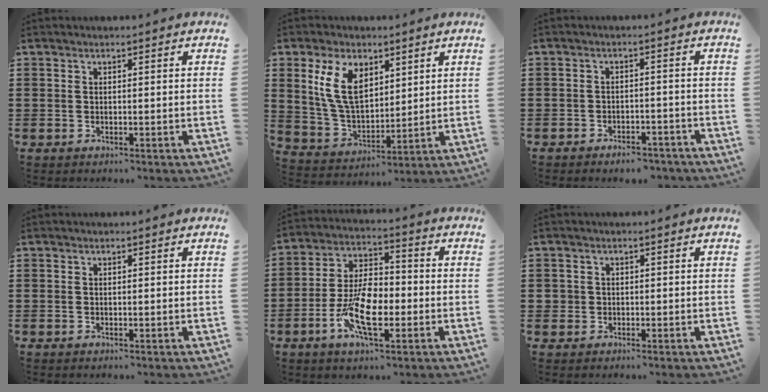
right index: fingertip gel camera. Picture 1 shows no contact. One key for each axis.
{"total": 10.1, "fx": 4.2, "fy": 5.7, "fz": 7.2, "tx": -0.170, "ty": 0.013, "tz": 0.077}
{"total": 2.8, "fx": -2.7, "fy": 0.5, "fz": 0.5, "tx": -0.014, "ty": 0.001, "tz": -0.054}
{"total": 0.0}
{"total": 10.1, "fx": -3.4, "fy": 4.6, "fz": 8.3, "tx": -0.185, "ty": -0.005, "tz": -0.065}
{"total": 1.0, "fx": -0.1, "fy": 1.0, "fz": 0.2, "tx": -0.007, "ty": 0.005, "tz": -0.004}